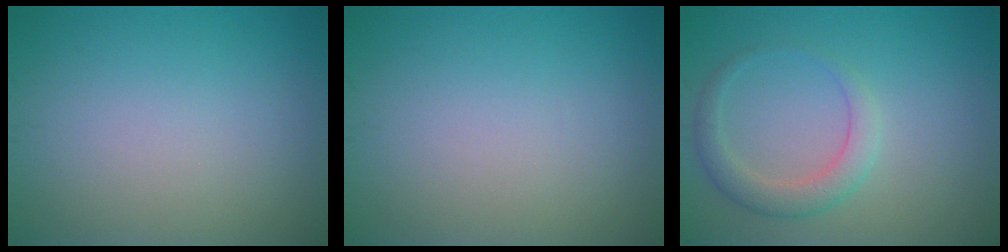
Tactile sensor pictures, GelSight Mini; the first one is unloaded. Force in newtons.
{"total": 0.0}
{"total": 2.8, "press": 2.8, "slide": 0.3}